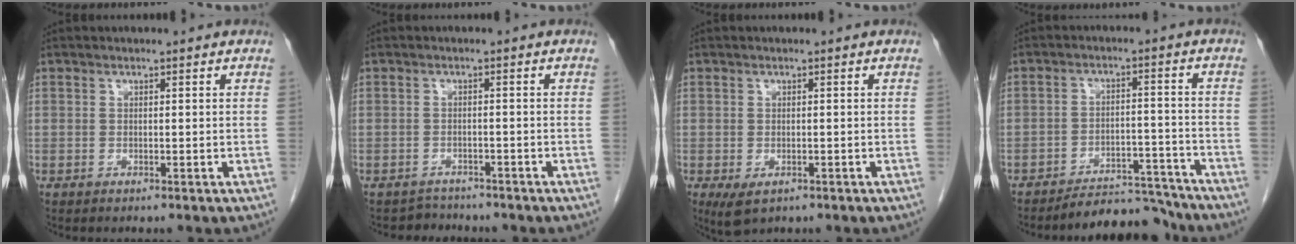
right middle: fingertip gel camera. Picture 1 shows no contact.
{"total": 2.6, "force": [-2.3, 0.8, -0.8], "torque": [0.008, -0.003, -0.038]}
{"total": 3.3, "force": [-1.6, 1.8, 2.2], "torque": [-0.039, -0.008, -0.017]}
{"total": 7.6, "force": [-7.5, 1.3, 0.3], "torque": [0.008, 0.020, -0.116]}